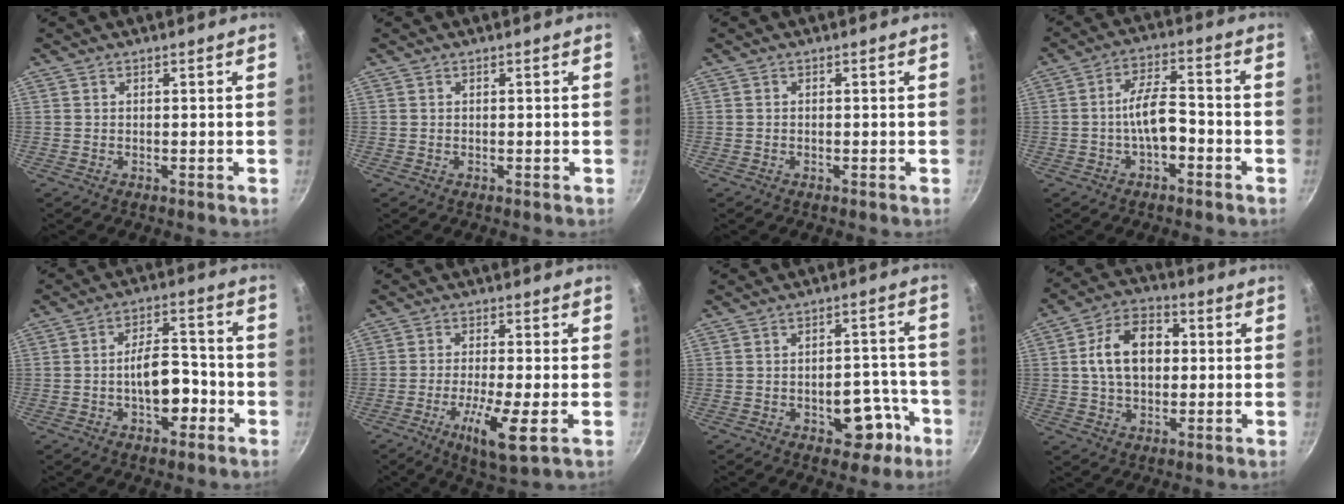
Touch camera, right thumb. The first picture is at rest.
{"total": 0.0}
{"total": 0.0}
{"total": 7.4, "force": [-2.4, 3.2, 6.2], "torque": [-0.099, 0.037, -0.045]}
{"total": 9.4, "force": [-3.2, 4.9, 7.4], "torque": [-0.082, 0.038, -0.050]}
{"total": 9.1, "force": [-3.0, 1.4, 8.5], "torque": [-0.162, -0.004, -0.056]}
{"total": 9.0, "force": [-4.1, 5.3, 6.0], "torque": [-0.034, 0.039, -0.046]}
{"total": 12.4, "force": [1.4, 8.5, 9.0], "torque": [-0.122, 0.020, 0.012]}